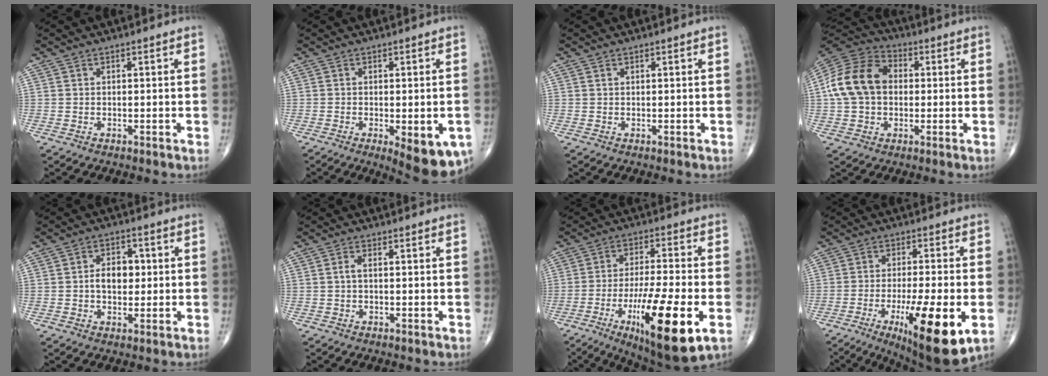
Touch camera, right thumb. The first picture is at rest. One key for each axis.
{"total": 10.5, "fx": -3.9, "fy": 3.8, "fz": 9.0, "tx": -0.107, "ty": -0.008, "tz": -0.046}
{"total": 0.0}
{"total": 15.0, "fx": 1.0, "fy": 11.2, "fz": 9.9, "tx": -0.180, "ty": 0.033, "tz": 0.010}
{"total": 6.3, "fx": 0.2, "fy": 4.3, "fz": 4.7, "tx": -0.058, "ty": 0.011, "tz": -0.001}
{"total": 1.5, "fx": 0.0, "fy": 0.6, "fz": 1.3, "tx": -0.031, "ty": 0.004, "tz": 0.000}
{"total": 19.1, "fx": -6.9, "fy": 4.1, "fz": 17.3, "tx": -0.299, "ty": -0.001, "tz": -0.104}
{"total": 17.2, "fx": -6.0, "fy": 4.0, "fz": 15.7, "tx": -0.235, "ty": -0.008, "tz": -0.081}